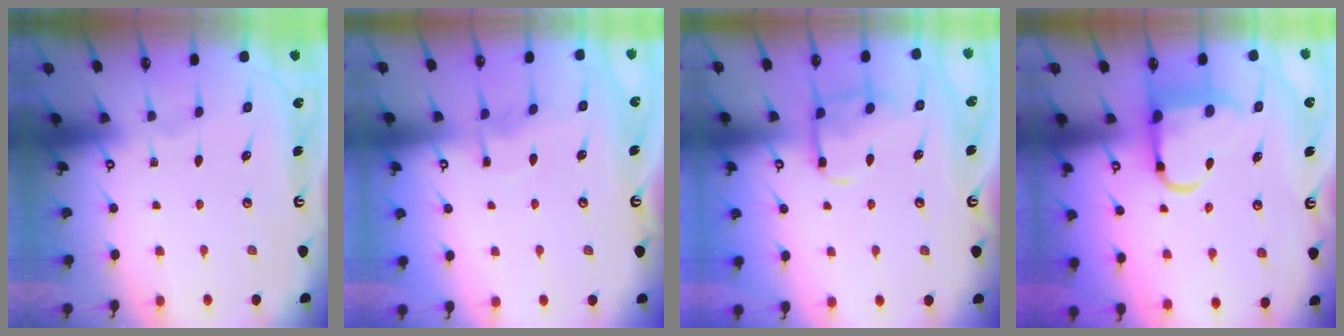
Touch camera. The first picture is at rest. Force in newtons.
{"total": 4.1, "press": 4.1, "slide": 0.4}
{"total": 10.5, "press": 10.5, "slide": 1.0}
{"total": 10.3, "press": 10.2, "slide": 1.5}